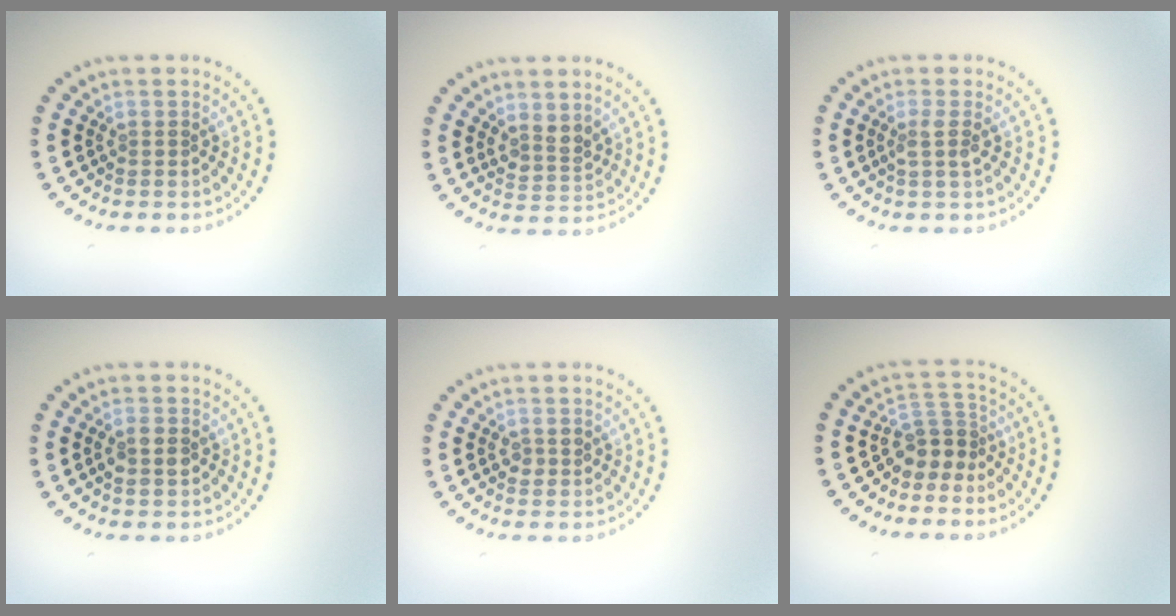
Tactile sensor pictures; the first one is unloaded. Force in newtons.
{"total": 2.2, "press": 1.8, "slide": 1.2}
{"total": 1.4, "press": 1.1, "slide": 0.9}
{"total": 2.0, "press": 2.0, "slide": 0.2}
{"total": 1.4, "press": 1.4, "slide": 0.2}
{"total": 2.7, "press": 2.2, "slide": 1.7}